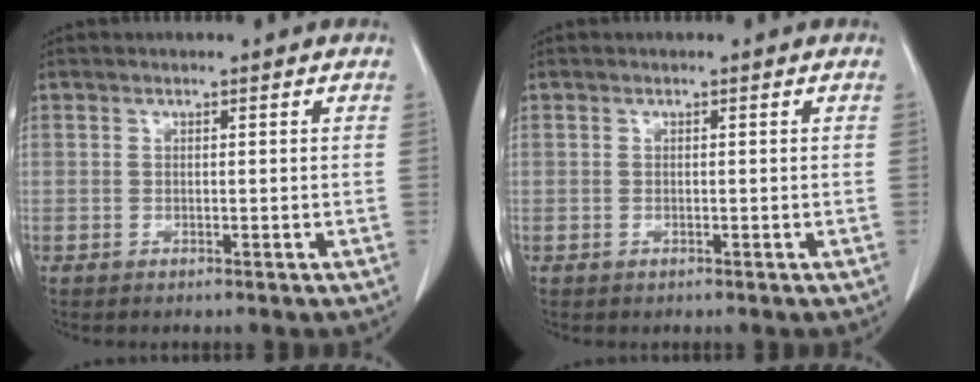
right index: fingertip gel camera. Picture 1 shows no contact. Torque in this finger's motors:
{"motor_torque": [0.12, -0.08, 0.03, 0.02]}